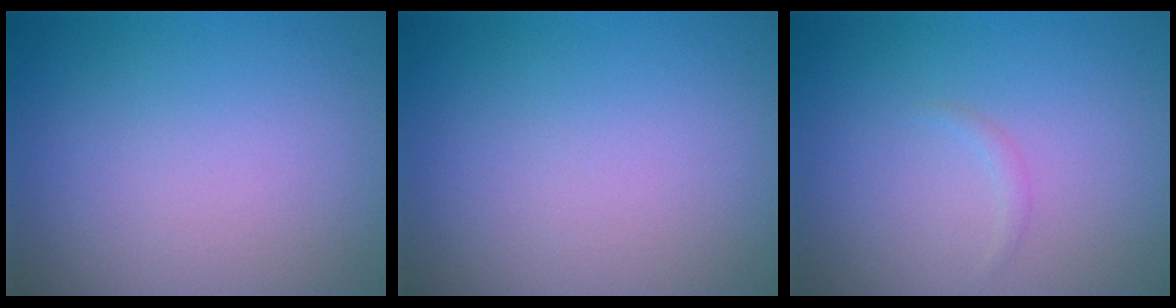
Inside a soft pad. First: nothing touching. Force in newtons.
{"total": 0.0}
{"total": 0.6, "press": 0.6, "slide": 0.1}